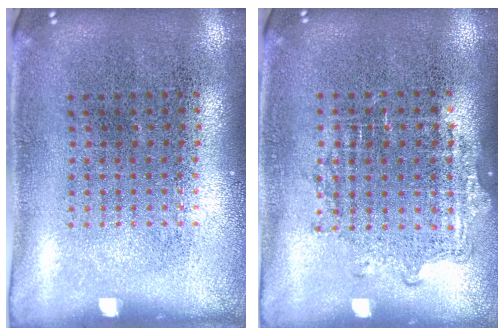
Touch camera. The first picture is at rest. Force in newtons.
{"total": 1.1, "press": 1.0, "slide": 0.4}